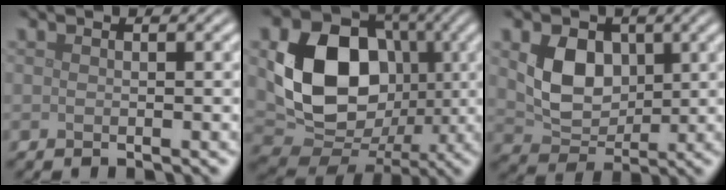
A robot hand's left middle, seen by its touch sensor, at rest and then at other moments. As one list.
[{"total": 12.3, "force": [0.6, 9.5, 7.7], "torque": [-0.146, -0.010, 0.012]}, {"total": 5.2, "force": [1.2, 3.8, 3.3], "torque": [-0.069, -0.006, 0.022]}]